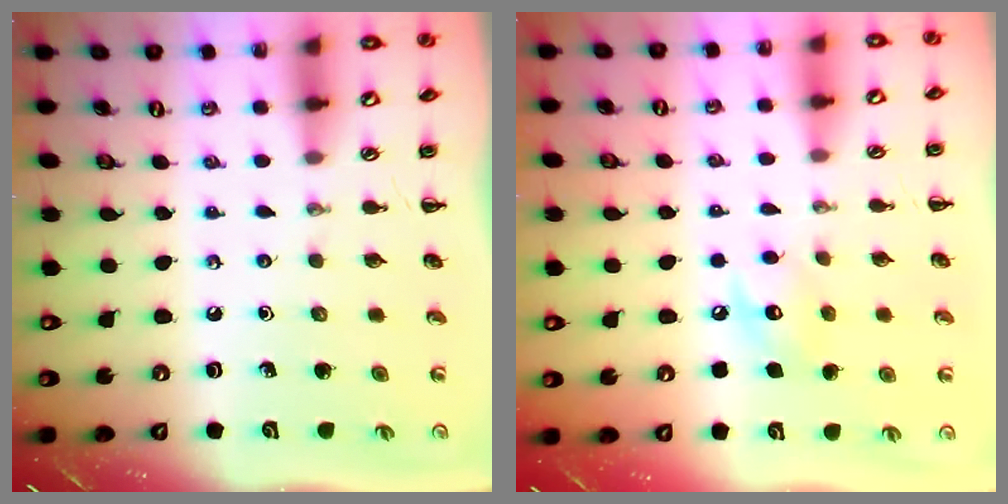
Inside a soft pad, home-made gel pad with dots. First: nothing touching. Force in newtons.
{"total": 7.5, "press": 7.5, "slide": 0.7}